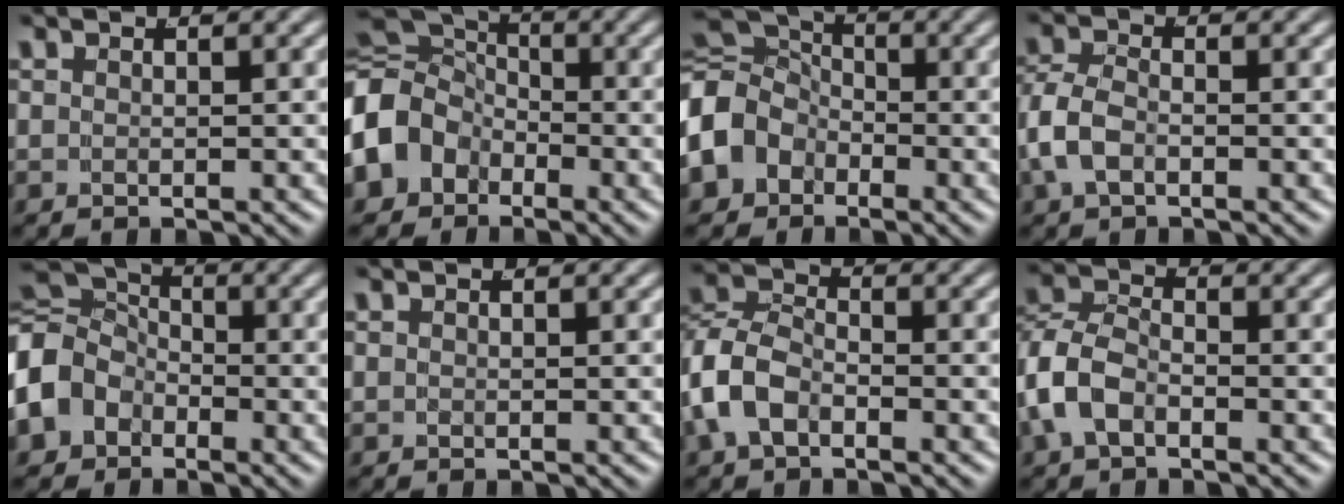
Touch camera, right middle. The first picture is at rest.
{"total": 9.7, "force": [-0.6, 8.4, 4.7], "torque": [-0.114, -0.022, -0.012]}
{"total": 8.6, "force": [-0.7, 7.5, 4.2], "torque": [-0.104, -0.023, -0.010]}
{"total": 3.6, "force": [-0.9, 2.6, 2.3], "torque": [-0.064, -0.013, -0.010]}
{"total": 7.7, "force": [-0.8, 6.6, 3.7], "torque": [-0.097, -0.024, -0.010]}
{"total": 0.0}
{"total": 7.6, "force": [-1.6, 6.5, 3.5], "torque": [-0.100, -0.016, -0.033]}
{"total": 6.3, "force": [-1.4, 5.3, 3.2], "torque": [-0.087, -0.011, -0.028]}